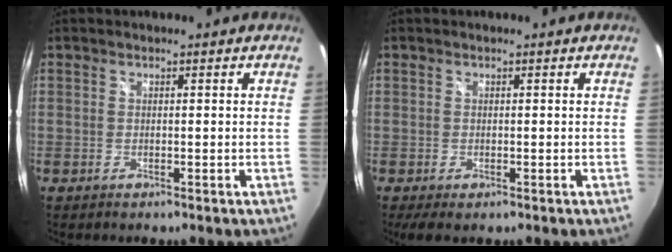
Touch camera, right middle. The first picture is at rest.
{"total": 1.9, "force": [-0.8, 0.6, 1.6], "torque": [-0.031, -0.008, -0.008]}